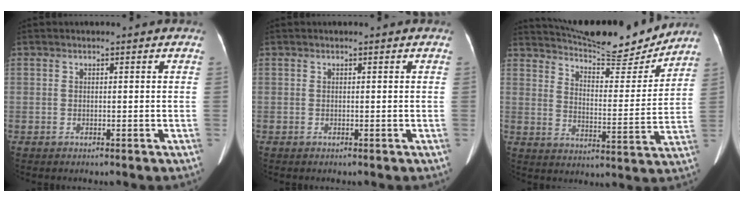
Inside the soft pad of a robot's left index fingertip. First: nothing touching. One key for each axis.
{"total": 0.0}
{"total": 16.4, "fx": 15.6, "fy": 1.8, "fz": 4.8, "tx": -0.080, "ty": -0.031, "tz": 0.220}